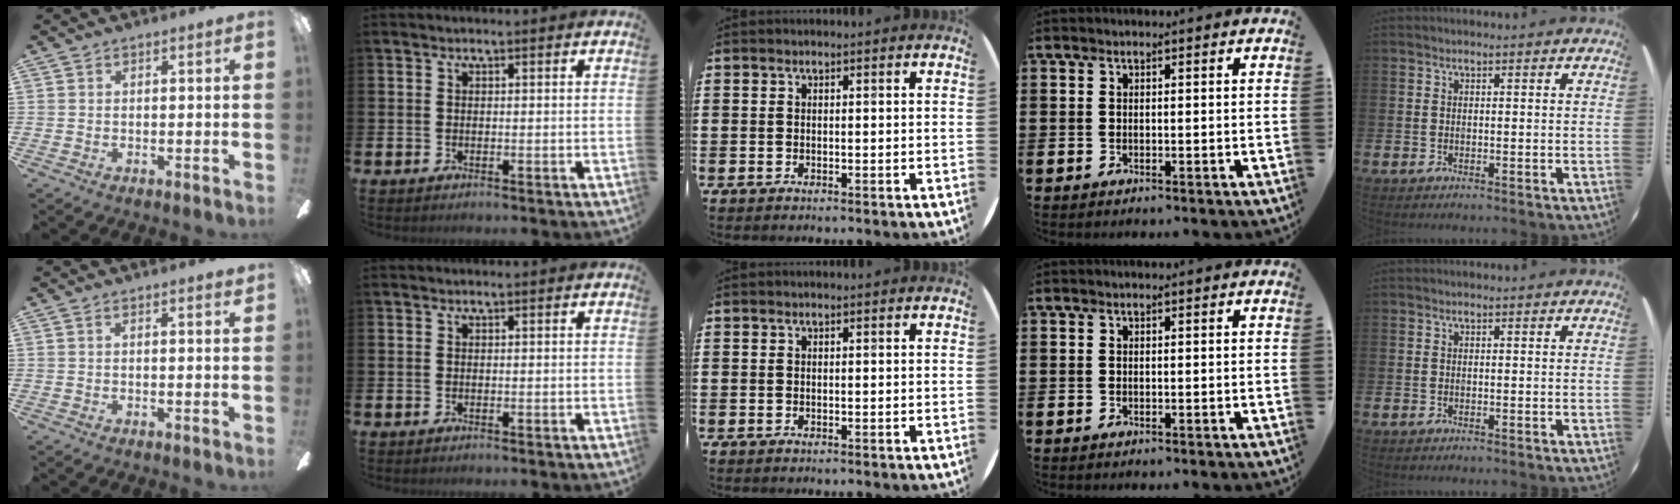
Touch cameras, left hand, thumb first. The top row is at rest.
{"thumb": {"total": 0.7, "force": [0.5, 0.0, 0.6], "torque": [-0.004, -0.002, 0.005]}}